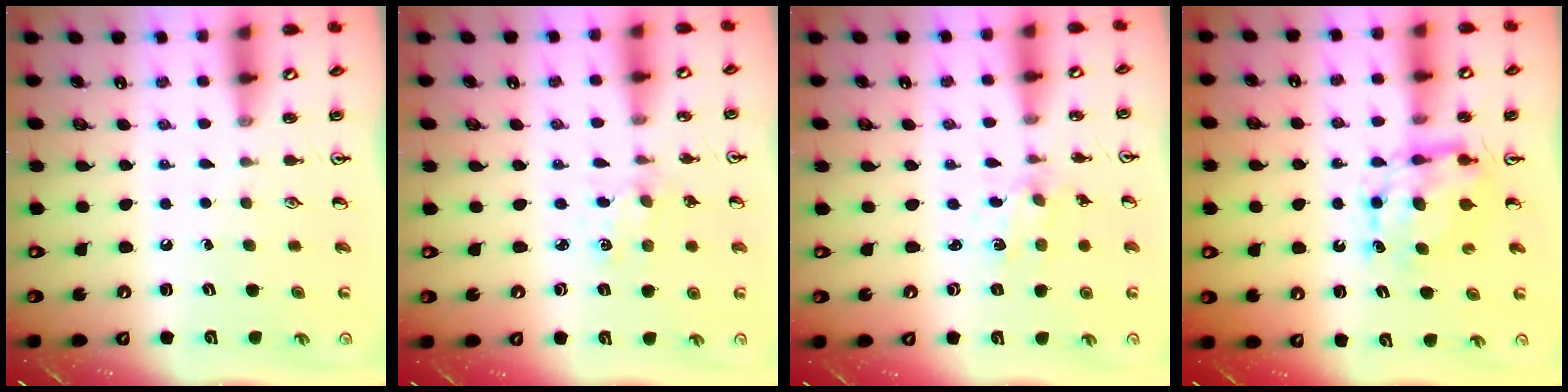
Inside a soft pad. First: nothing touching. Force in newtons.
{"total": 1.0, "press": 1.0, "slide": 0.2}
{"total": 1.1, "press": 1.1, "slide": 0.3}
{"total": 7.8, "press": 7.7, "slide": 0.4}